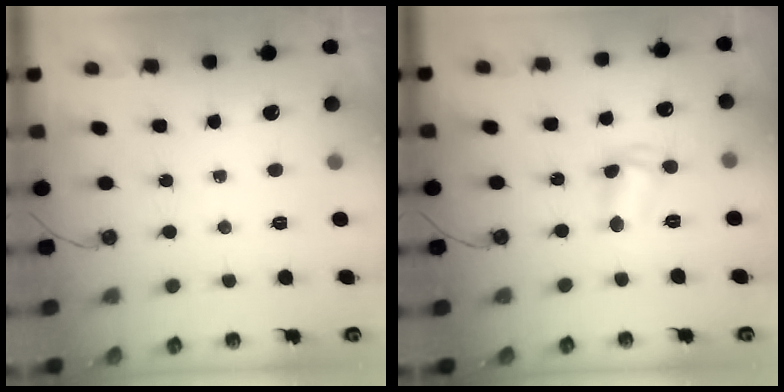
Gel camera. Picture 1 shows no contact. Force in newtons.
{"total": 7.4, "press": 7.4, "slide": 0.6}